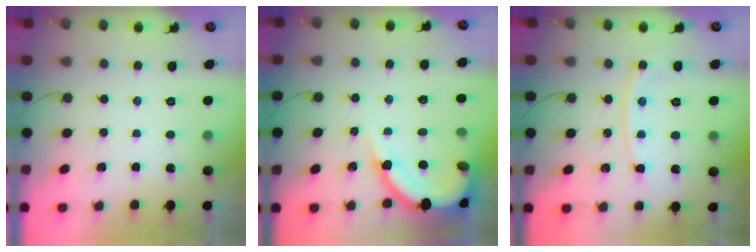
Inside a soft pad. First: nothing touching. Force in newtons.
{"total": 10.3, "press": 10.2, "slide": 0.9}
{"total": 9.2, "press": 9.1, "slide": 1.2}